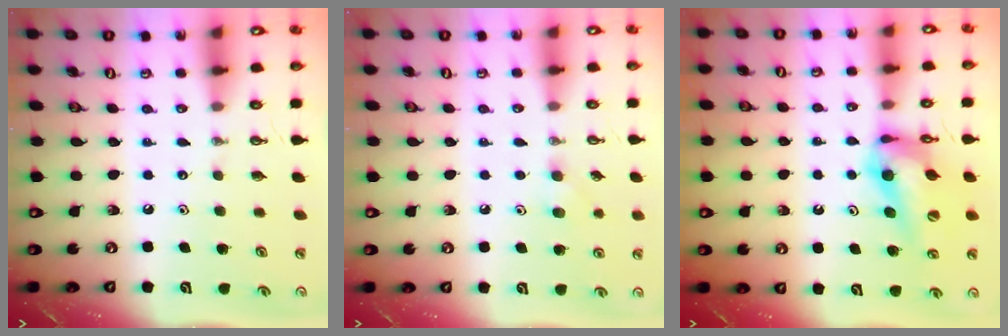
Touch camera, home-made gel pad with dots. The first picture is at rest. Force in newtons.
{"total": 4.9, "press": 4.8, "slide": 1.2}
{"total": 13.3, "press": 13.2, "slide": 1.5}